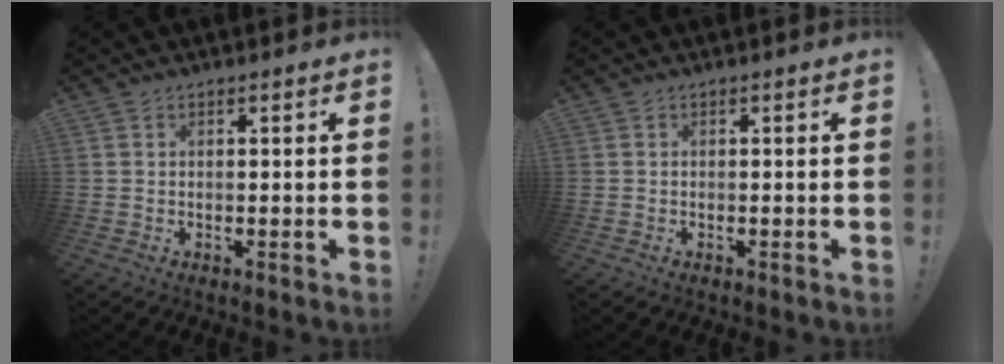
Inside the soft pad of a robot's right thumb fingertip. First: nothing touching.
{"total": 0.0}